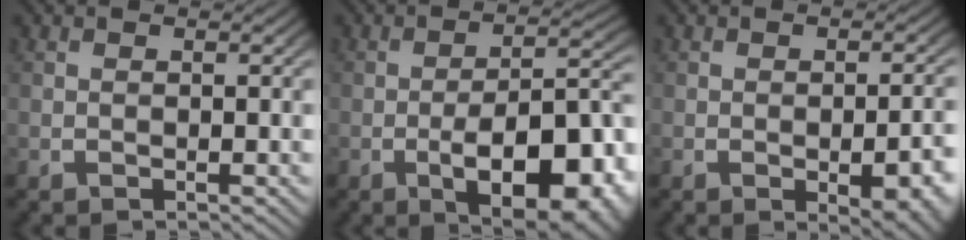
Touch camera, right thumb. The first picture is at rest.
{"total": 12.5, "force": [-3.5, 6.7, 10.0], "torque": [-0.164, -0.044, -0.029]}
{"total": 4.4, "force": [-1.4, 1.9, 3.7], "torque": [-0.054, -0.010, -0.011]}